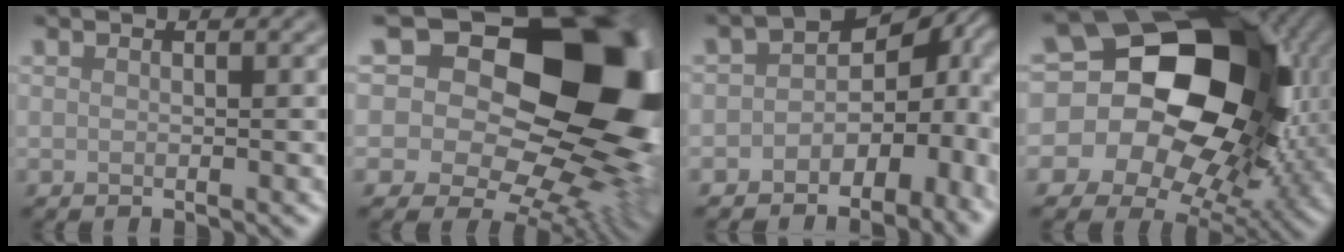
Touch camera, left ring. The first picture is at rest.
{"total": 22.7, "force": [7.5, 16.3, 13.8], "torque": [-0.195, 0.063, 0.109]}
{"total": 7.6, "force": [-2.1, 5.6, 4.7], "torque": [-0.028, 0.005, -0.038]}
{"total": 21.1, "force": [2.3, 16.1, 13.5], "torque": [-0.209, 0.020, 0.022]}